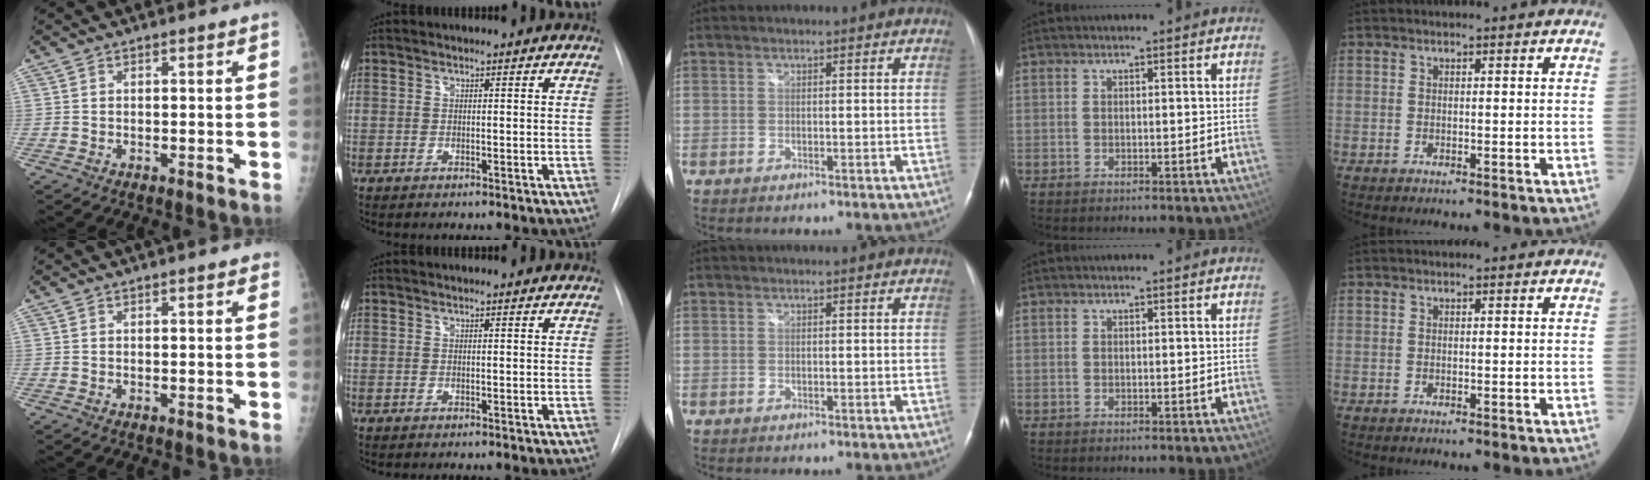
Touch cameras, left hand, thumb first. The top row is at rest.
{"thumb": {"total": 1.2, "force": [0.7, 0.4, 1.0], "torque": [-0.012, 0.000, 0.006]}, "index": {"total": 1.7, "force": [1.6, 0.2, 0.5], "torque": [-0.012, 0.013, 0.017]}}